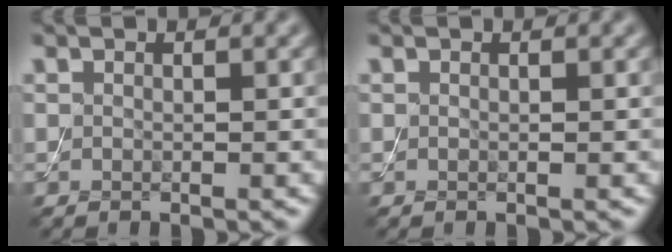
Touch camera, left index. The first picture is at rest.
{"total": 0.0}